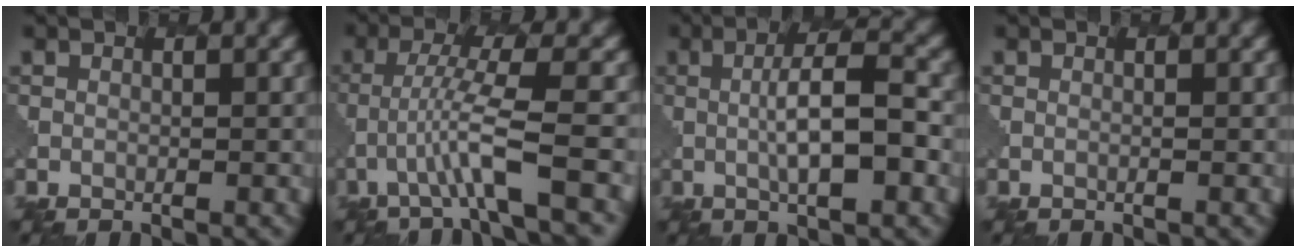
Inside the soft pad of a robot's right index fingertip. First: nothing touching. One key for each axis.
{"total": 4.3, "fx": -1.7, "fy": -0.1, "fz": 4.0, "tx": -0.084, "ty": 0.007, "tz": -0.036}
{"total": 5.5, "fx": 0.3, "fy": 1.2, "fz": 5.3, "tx": -0.093, "ty": 0.005, "tz": 0.004}
{"total": 0.0}